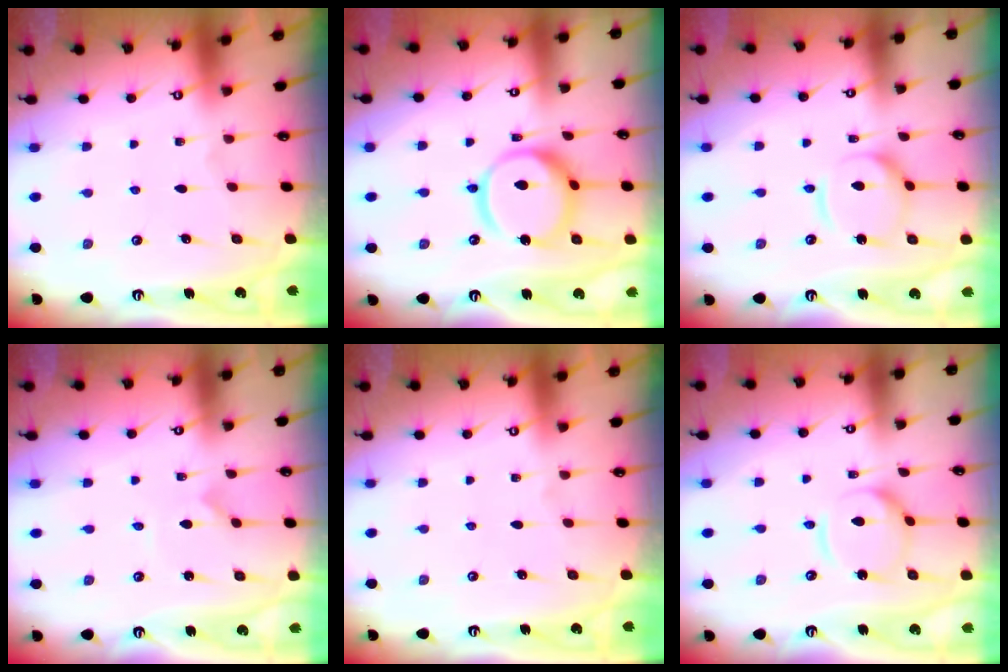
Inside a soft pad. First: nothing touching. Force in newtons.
{"total": 14.0, "press": 13.9, "slide": 1.5}
{"total": 10.7, "press": 10.7, "slide": 0.9}
{"total": 0.0}
{"total": 0.0}
{"total": 9.4, "press": 9.4, "slide": 0.5}